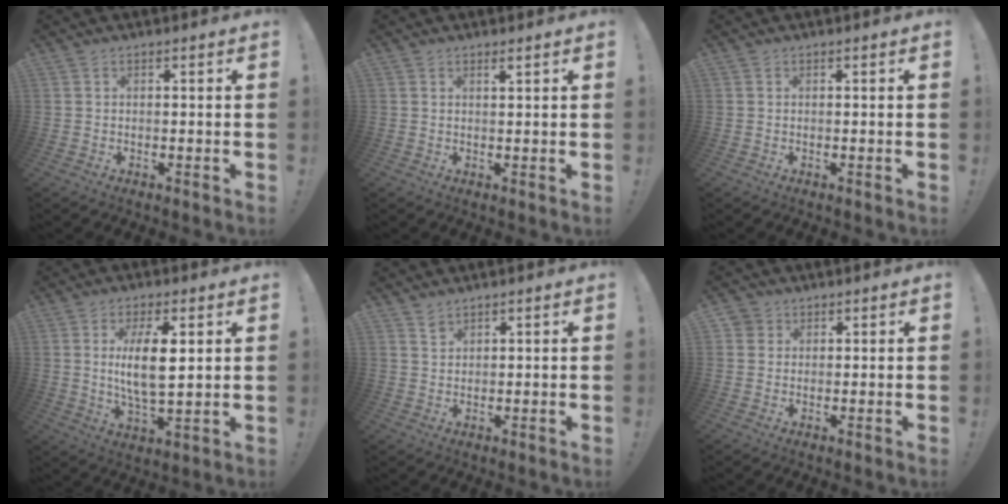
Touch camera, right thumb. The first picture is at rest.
{"total": 1.2, "force": [0.9, 0.0, 0.8], "torque": [-0.015, -0.001, 0.016]}
{"total": 0.0}
{"total": 11.1, "force": [2.4, 3.8, 10.1], "torque": [-0.193, -0.014, 0.034]}
{"total": 2.3, "force": [2.0, 1.0, 0.6], "torque": [-0.004, -0.015, 0.036]}
{"total": 2.8, "force": [1.6, 2.2, 0.4], "torque": [-0.007, -0.005, 0.030]}